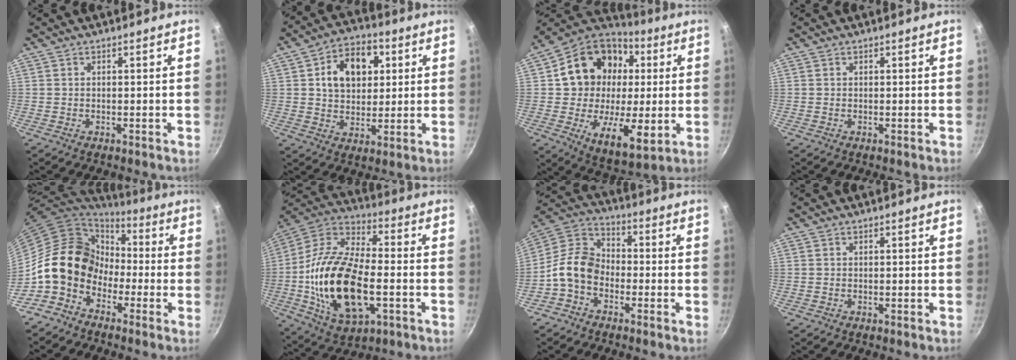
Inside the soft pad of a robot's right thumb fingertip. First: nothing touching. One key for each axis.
{"total": 12.9, "fx": 3.4, "fy": 9.4, "fz": 8.3, "tx": -0.094, "ty": 0.004, "tz": 0.048}
{"total": 23.5, "fx": 2.8, "fy": 17.7, "fz": 15.2, "tx": -0.210, "ty": 0.006, "tz": 0.046}
{"total": 0.0}
{"total": 13.6, "fx": -3.9, "fy": 10.9, "fz": 7.1, "tx": -0.078, "ty": 0.046, "tz": -0.084}
{"total": 24.1, "fx": -4.3, "fy": 12.6, "fz": 20.1, "tx": -0.380, "ty": 0.026, "tz": -0.081}
{"total": 10.1, "fx": -3.4, "fy": 7.4, "fz": 5.9, "tx": -0.086, "ty": 0.045, "tz": -0.092}
{"total": 0.0}